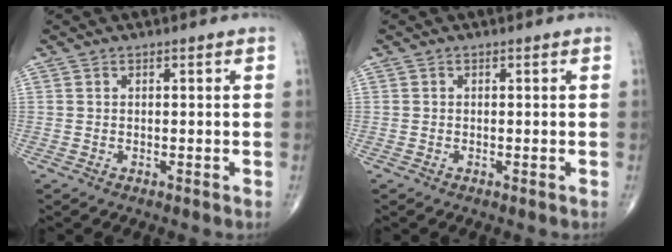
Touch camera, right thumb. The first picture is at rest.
{"total": 0.0}